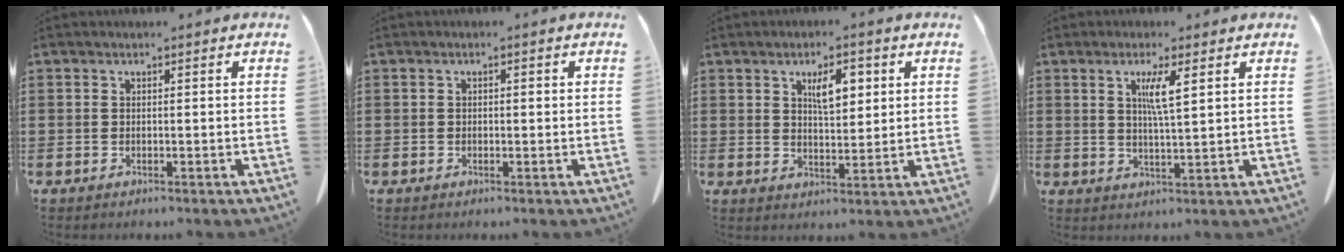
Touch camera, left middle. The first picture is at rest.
{"total": 0.6, "force": [0.0, 0.3, 0.5], "torque": [-0.011, 0.002, -0.001]}
{"total": 5.1, "force": [2.5, 1.9, 4.0], "torque": [-0.067, 0.000, 0.038]}
{"total": 4.2, "force": [1.9, 0.2, 3.7], "torque": [-0.078, 0.000, 0.031]}